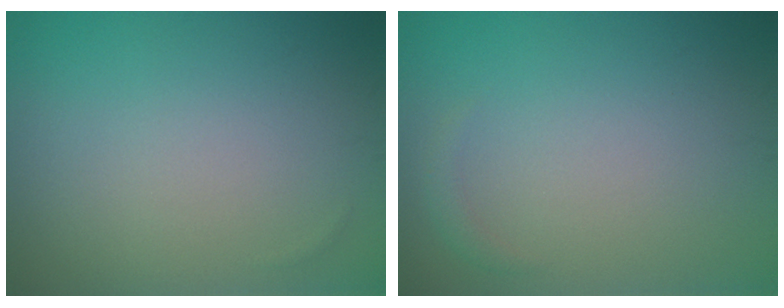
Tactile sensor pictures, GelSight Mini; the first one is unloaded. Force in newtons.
{"total": 0.7, "press": 0.7, "slide": 0.1}